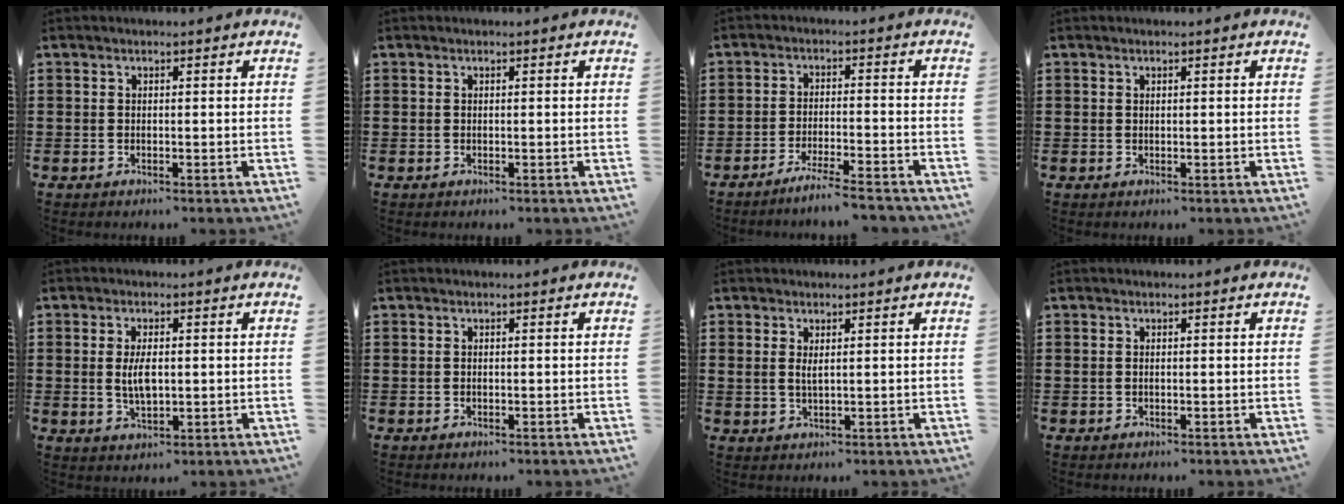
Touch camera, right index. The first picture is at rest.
{"total": 0.0}
{"total": 4.4, "force": [-4.0, -0.4, 1.9], "torque": [-0.038, -0.010, -0.078]}
{"total": 0.0}
{"total": 4.2, "force": [0.2, 1.7, 3.8], "torque": [-0.067, -0.002, 0.001]}
{"total": 0.0}
{"total": 1.5, "force": [0.8, 0.5, 1.2], "torque": [-0.026, 0.002, 0.014]}
{"total": 0.5, "force": [0.0, 0.3, 0.4], "torque": [-0.010, 0.000, 0.000]}